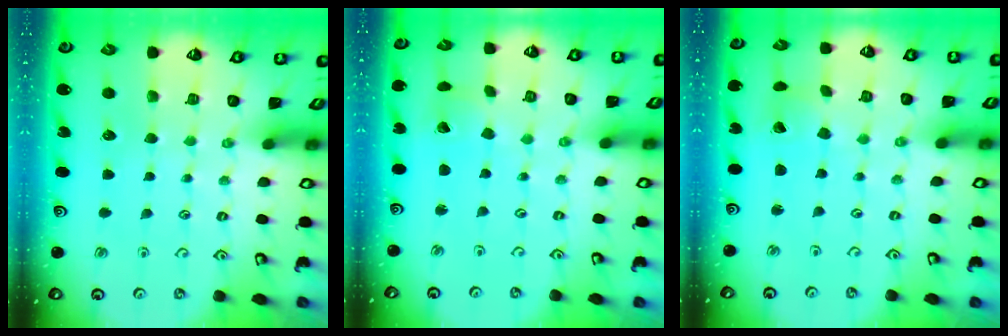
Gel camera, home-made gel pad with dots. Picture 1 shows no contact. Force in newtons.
{"total": 3.5, "press": 3.5, "slide": 0.4}
{"total": 2.5, "press": 2.5, "slide": 0.4}